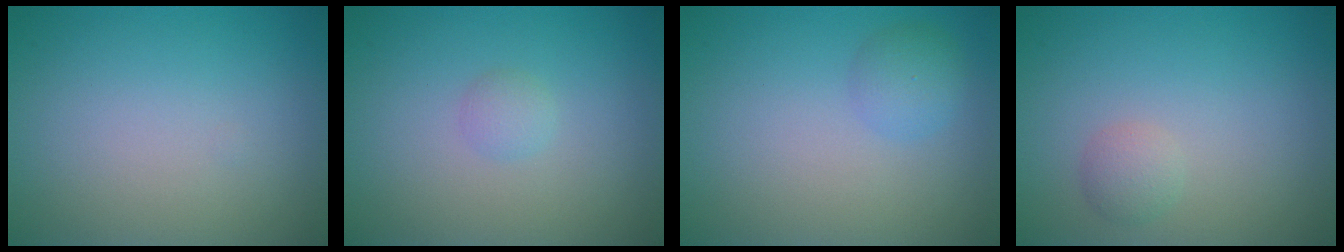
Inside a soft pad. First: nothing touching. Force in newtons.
{"total": 1.0, "press": 1.0, "slide": 0.0}
{"total": 1.9, "press": 1.9, "slide": 0.1}
{"total": 1.3, "press": 1.3, "slide": 0.2}